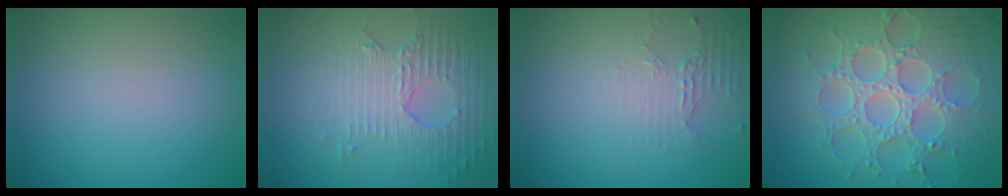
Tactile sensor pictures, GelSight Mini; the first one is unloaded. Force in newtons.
{"total": 5.2, "press": 3.3, "slide": 4.0}
{"total": 1.9, "press": 1.4, "slide": 1.3}
{"total": 8.9, "press": 6.5, "slide": 6.1}